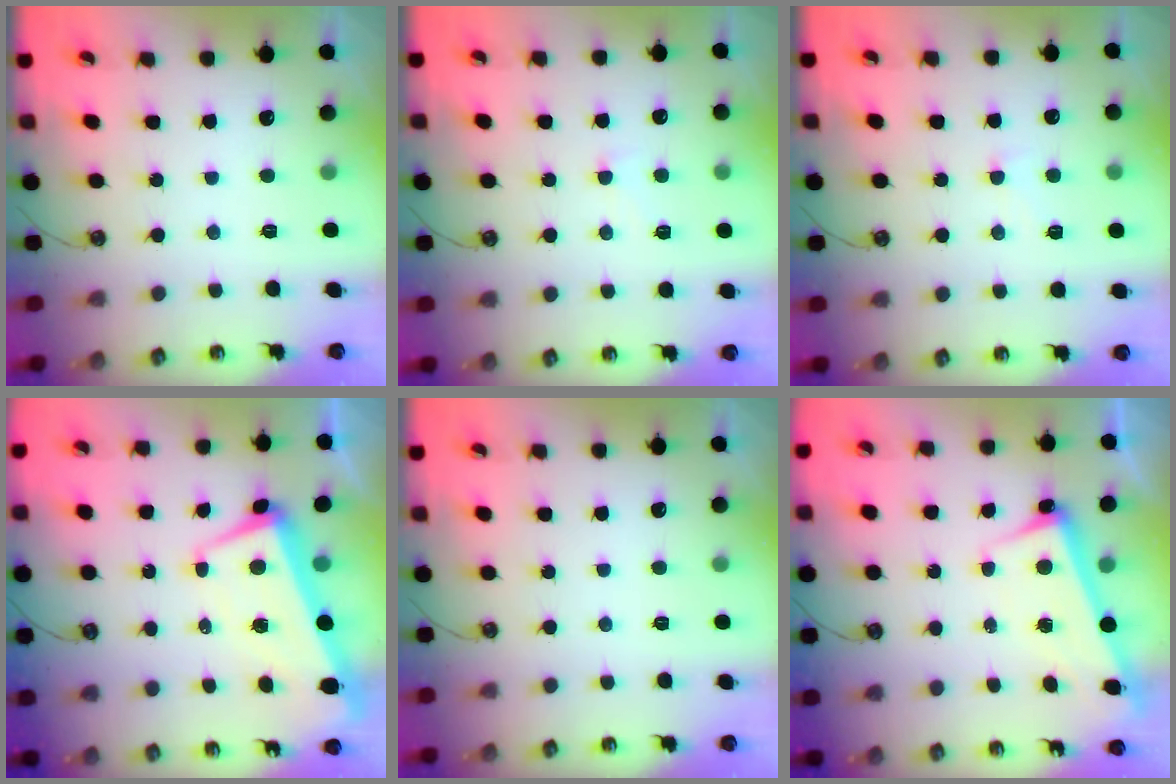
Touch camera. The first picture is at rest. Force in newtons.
{"total": 1.0, "press": 0.8, "slide": 0.5}
{"total": 1.0, "press": 0.8, "slide": 0.5}
{"total": 3.8, "press": 3.1, "slide": 2.1}
{"total": 0.0}
{"total": 2.5, "press": 2.4, "slide": 0.9}